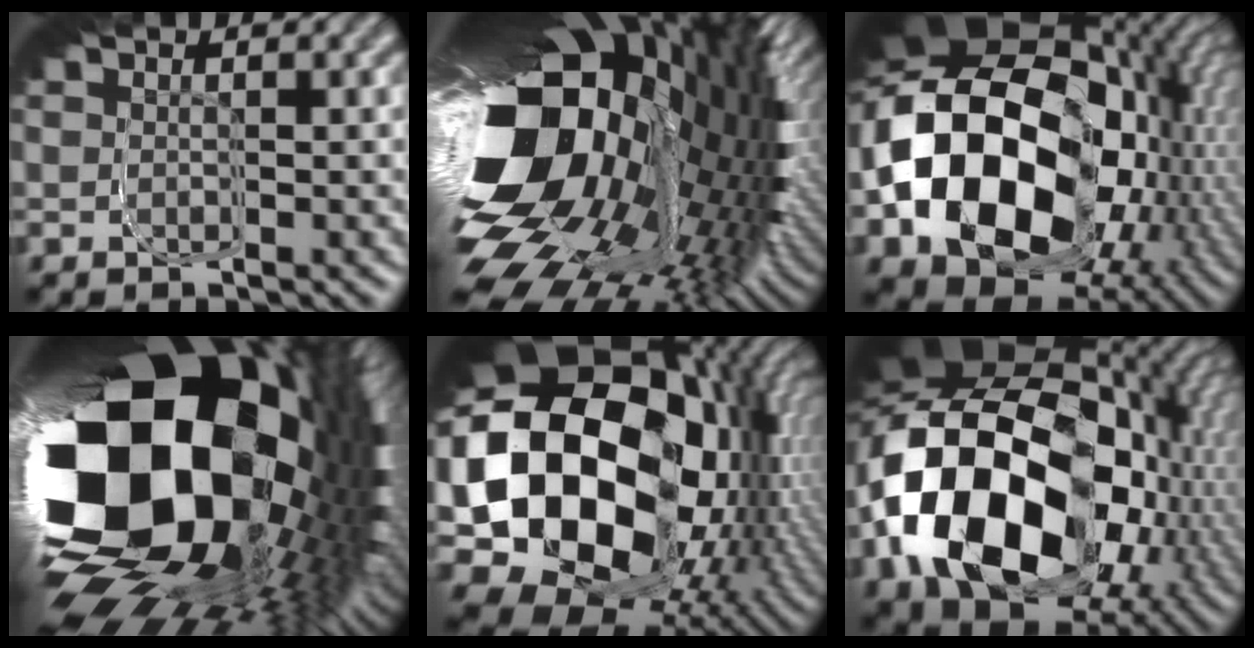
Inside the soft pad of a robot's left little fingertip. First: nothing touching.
{"total": 32.6, "force": [-0.1, 14.9, 29.0], "torque": [-0.358, 0.010, -0.010]}
{"total": 22.3, "force": [-1.1, 14.0, 17.3], "torque": [-0.284, -0.005, -0.022]}
{"total": 36.9, "force": [0.0, 18.7, 31.8], "torque": [-0.404, 0.023, -0.011]}
{"total": 24.8, "force": [-0.9, 15.5, 19.3], "torque": [-0.303, -0.013, -0.015]}
{"total": 20.1, "force": [-0.6, 10.9, 16.9], "torque": [-0.268, 0.005, -0.012]}